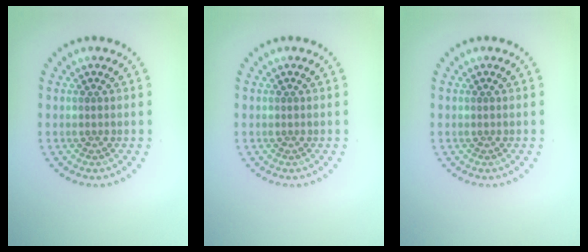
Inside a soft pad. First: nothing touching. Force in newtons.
{"total": 0.0}
{"total": 0.0}